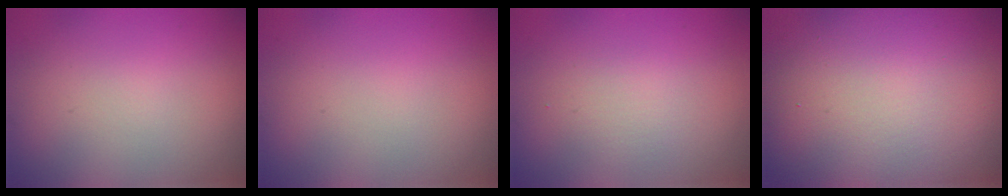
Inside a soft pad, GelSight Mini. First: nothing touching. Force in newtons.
{"total": 0.0}
{"total": 1.7, "press": 1.7, "slide": 0.1}
{"total": 18.8, "press": 18.7, "slide": 1.3}